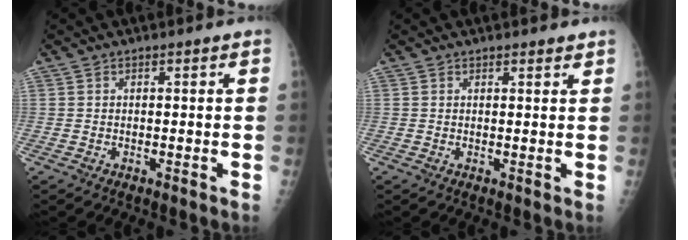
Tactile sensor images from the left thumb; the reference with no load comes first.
{"total": 1.3, "force": [1.1, 0.5, 0.6], "torque": [-0.002, -0.004, 0.013]}